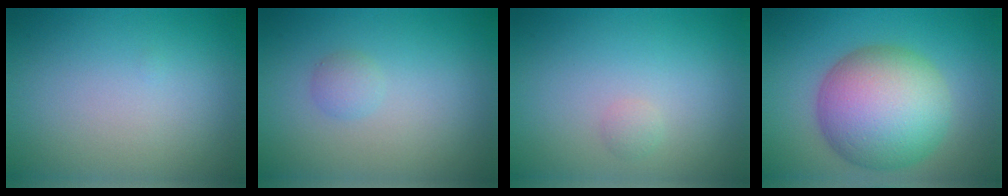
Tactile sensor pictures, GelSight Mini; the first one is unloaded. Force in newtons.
{"total": 1.1, "press": 1.1, "slide": 0.0}
{"total": 0.7, "press": 0.7, "slide": 0.0}
{"total": 10.5, "press": 10.5, "slide": 0.3}